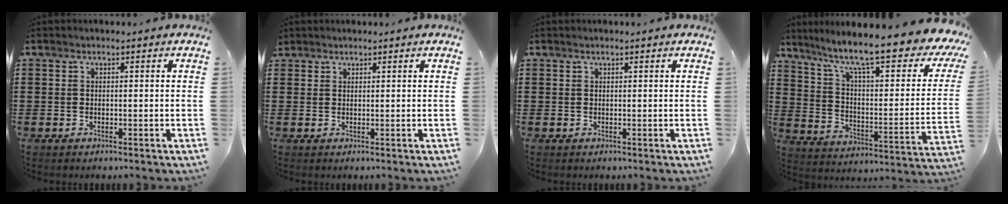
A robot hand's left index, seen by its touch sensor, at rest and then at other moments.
{"total": 1.2, "force": [1.1, 0.5, 0.0], "torque": [-0.004, 0.002, 0.022]}
{"total": 0.0}
{"total": 11.8, "force": [8.7, 1.1, 7.9], "torque": [-0.165, -0.063, 0.139]}